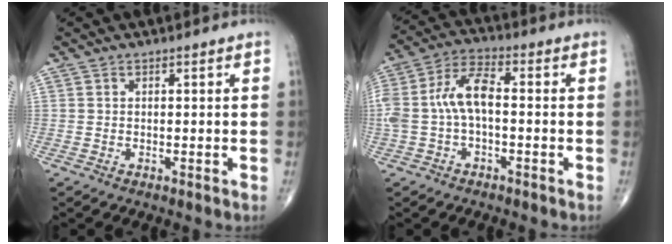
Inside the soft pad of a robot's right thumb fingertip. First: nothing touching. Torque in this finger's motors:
{"motor_torque": [0.40, 0.49, 1.10, 0.12, 0.35]}